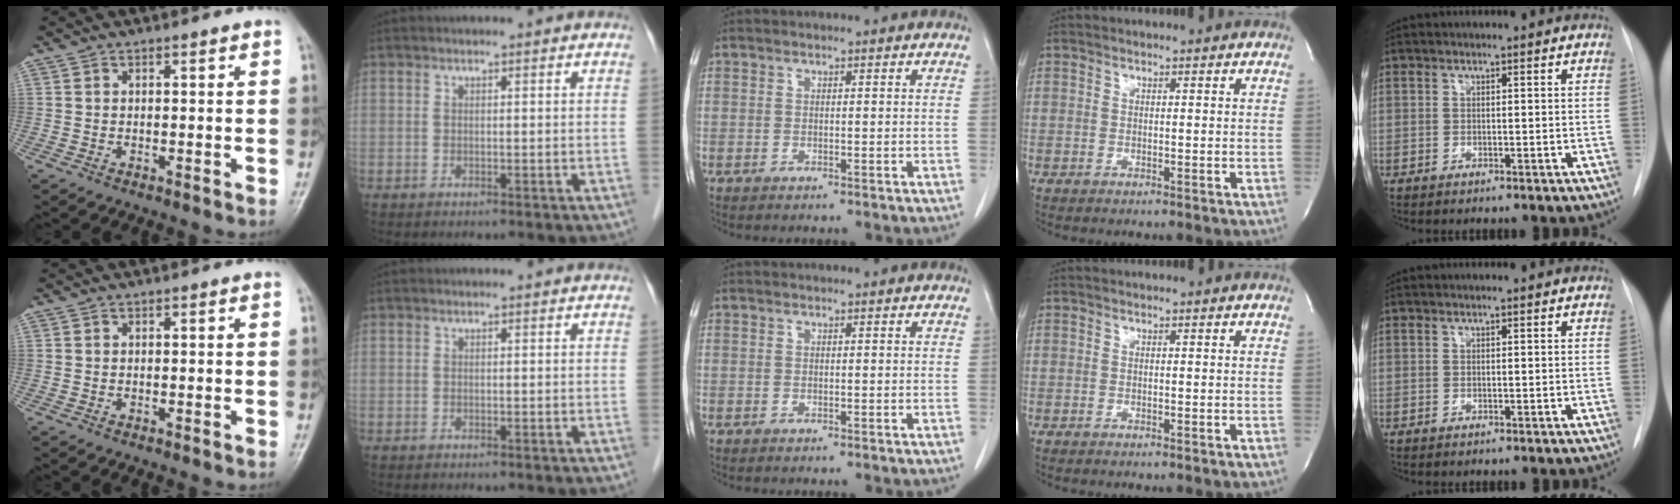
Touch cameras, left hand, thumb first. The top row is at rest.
{}